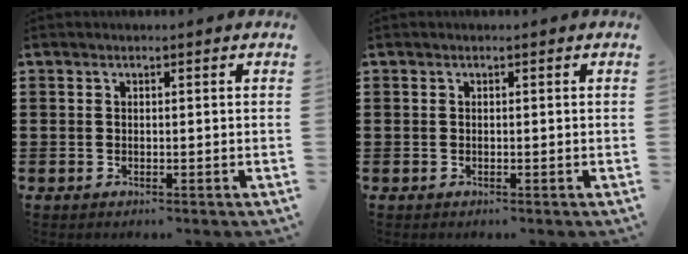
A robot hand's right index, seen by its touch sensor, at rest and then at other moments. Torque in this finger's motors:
{"motor_torque": [0.09, 0.13, 0.00, 0.00]}